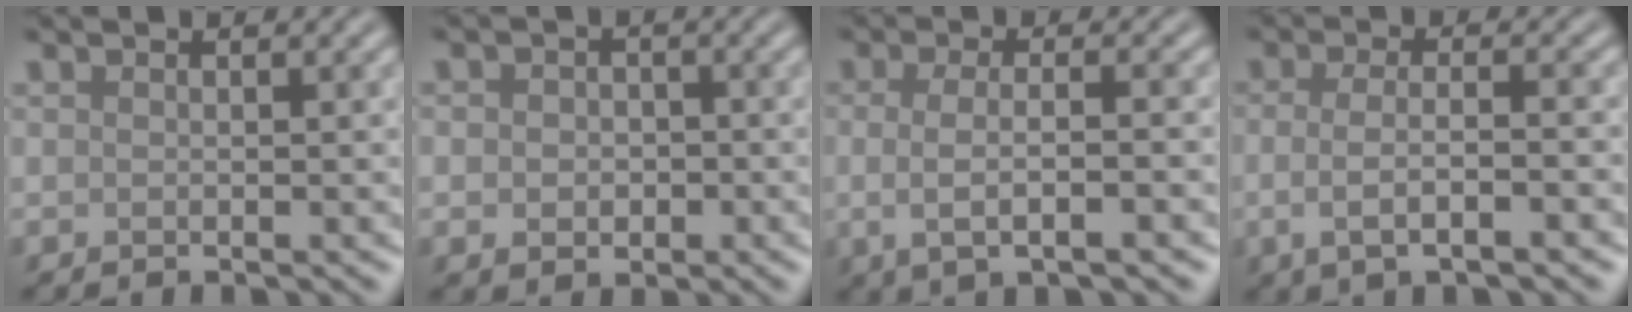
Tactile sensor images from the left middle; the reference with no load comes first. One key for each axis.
{"total": 2.6, "fx": -0.3, "fy": 2.1, "fz": 1.5, "tx": -0.013, "ty": -0.006, "tz": -0.011}
{"total": 4.1, "fx": -0.6, "fy": 1.4, "fz": 3.8, "tx": -0.064, "ty": -0.008, "tz": -0.011}
{"total": 3.9, "fx": -0.9, "fy": 1.2, "fz": 3.5, "tx": -0.063, "ty": -0.005, "tz": -0.020}